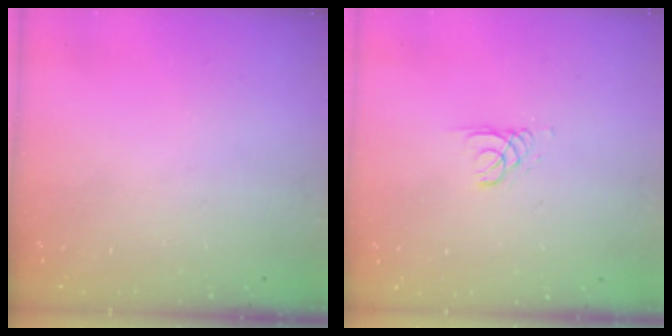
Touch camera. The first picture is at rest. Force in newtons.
{"total": 1.1, "press": 1.1, "slide": 0.1}